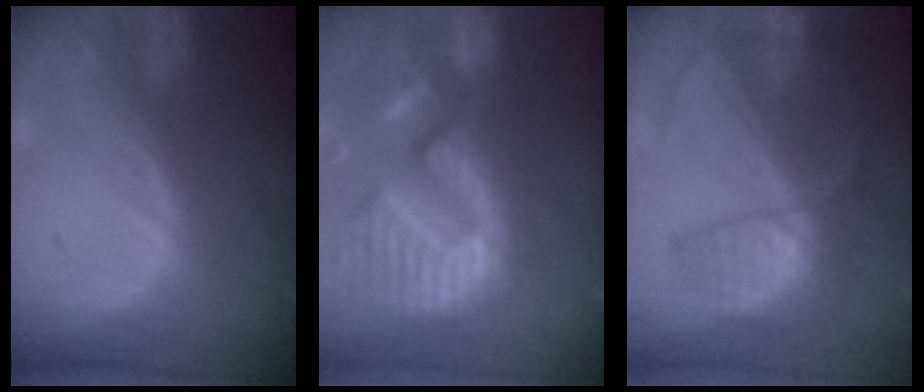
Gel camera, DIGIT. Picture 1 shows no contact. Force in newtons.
{"total": 14.7, "press": 12.3, "slide": 8.2}
{"total": 6.5, "press": 6.4, "slide": 1.0}